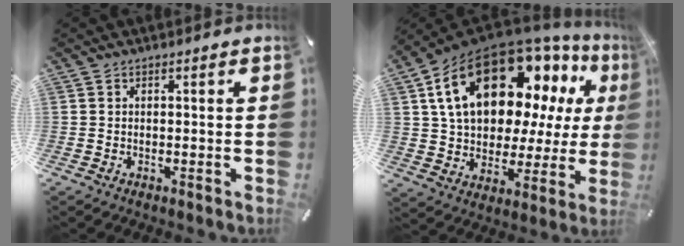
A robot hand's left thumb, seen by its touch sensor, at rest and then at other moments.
{"total": 22.7, "force": [10.3, 13.2, 15.3], "torque": [-0.267, -0.055, 0.178]}